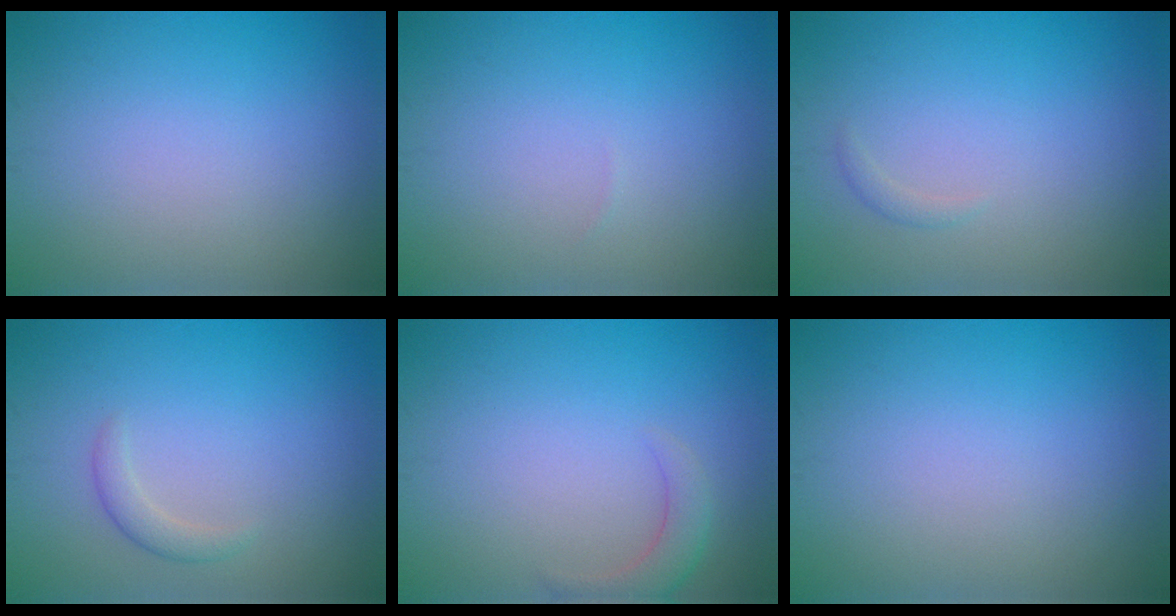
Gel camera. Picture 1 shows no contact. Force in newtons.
{"total": 0.0}
{"total": 0.7, "press": 0.7, "slide": 0.0}
{"total": 1.4, "press": 1.4, "slide": 0.1}
{"total": 2.1, "press": 2.1, "slide": 0.2}
{"total": 0.0}